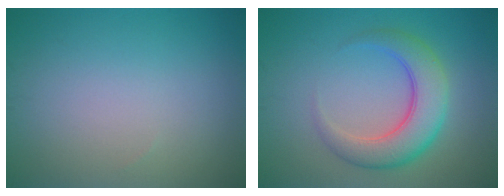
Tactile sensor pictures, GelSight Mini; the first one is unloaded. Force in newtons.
{"total": 5.8, "press": 5.8, "slide": 0.4}